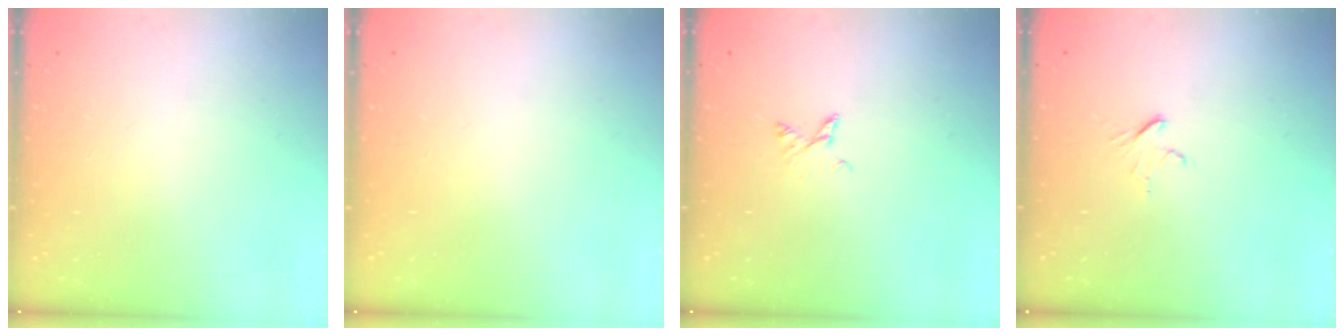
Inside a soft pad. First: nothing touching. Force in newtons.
{"total": 0.0}
{"total": 2.6, "press": 2.6, "slide": 0.4}
{"total": 3.1, "press": 3.1, "slide": 0.3}